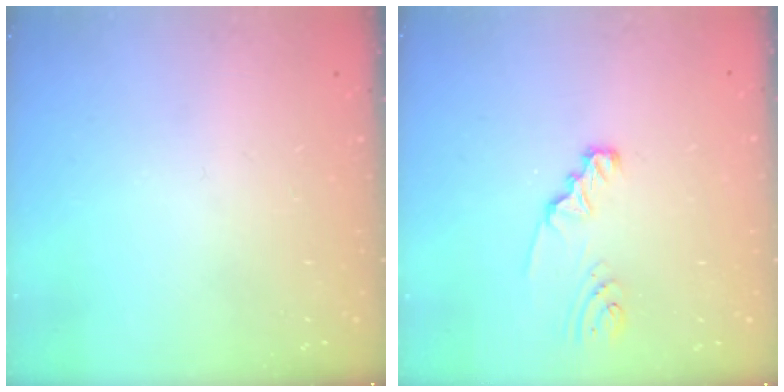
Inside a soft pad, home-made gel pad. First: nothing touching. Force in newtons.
{"total": 2.5, "press": 2.5, "slide": 0.1}